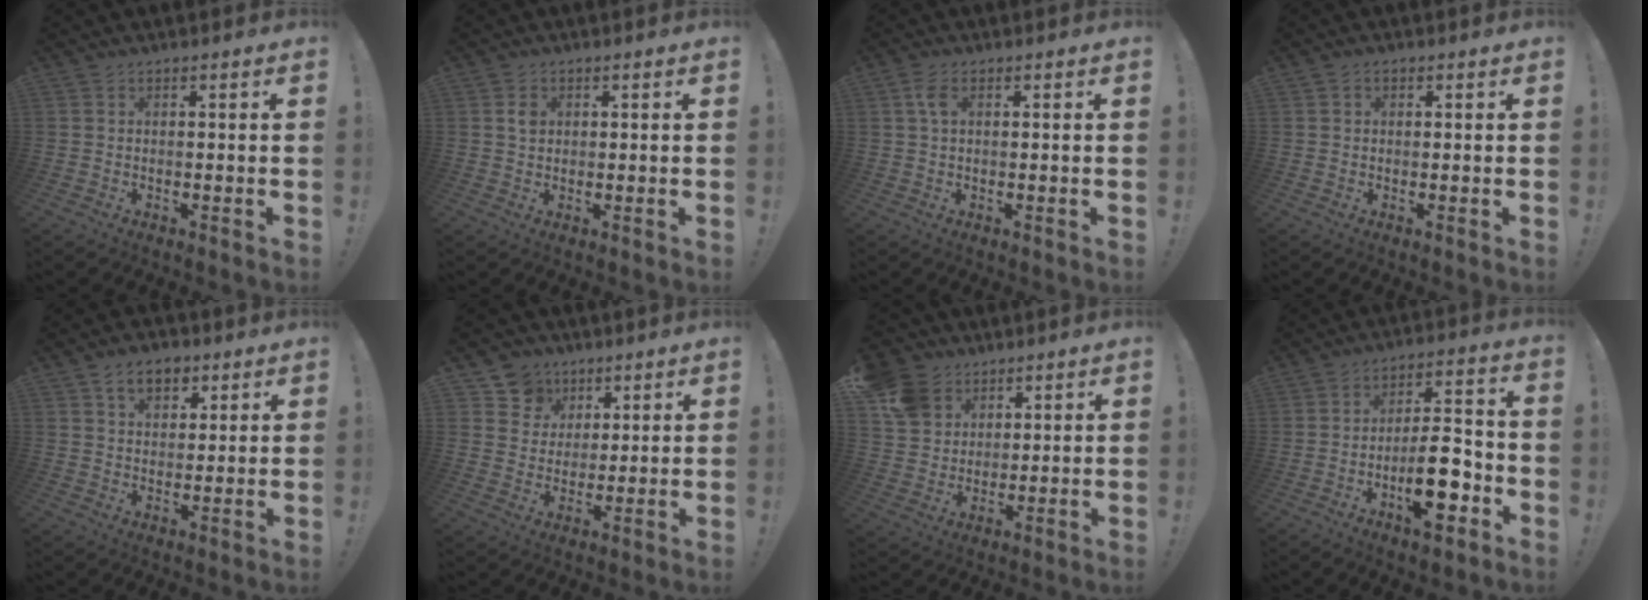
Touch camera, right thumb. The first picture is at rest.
{"total": 2.3, "force": [0.6, 1.8, 1.3], "torque": [-0.004, -0.005, 0.006]}
{"total": 3.8, "force": [1.2, 2.1, 3.0], "torque": [-0.055, 0.003, 0.020]}
{"total": 1.1, "force": [0.1, 1.0, 0.5], "torque": [-0.003, 0.001, 0.001]}
{"total": 8.1, "force": [4.3, 5.3, 4.3], "torque": [-0.060, -0.008, 0.081]}
{"total": 9.1, "force": [4.5, 7.8, 1.4], "torque": [-0.021, -0.029, 0.092]}
{"total": 11.2, "force": [5.5, 9.2, 3.3], "torque": [-0.047, -0.029, 0.113]}
{"total": 14.7, "force": [-5.8, 6.1, 12.1], "torque": [-0.181, 0.034, -0.092]}